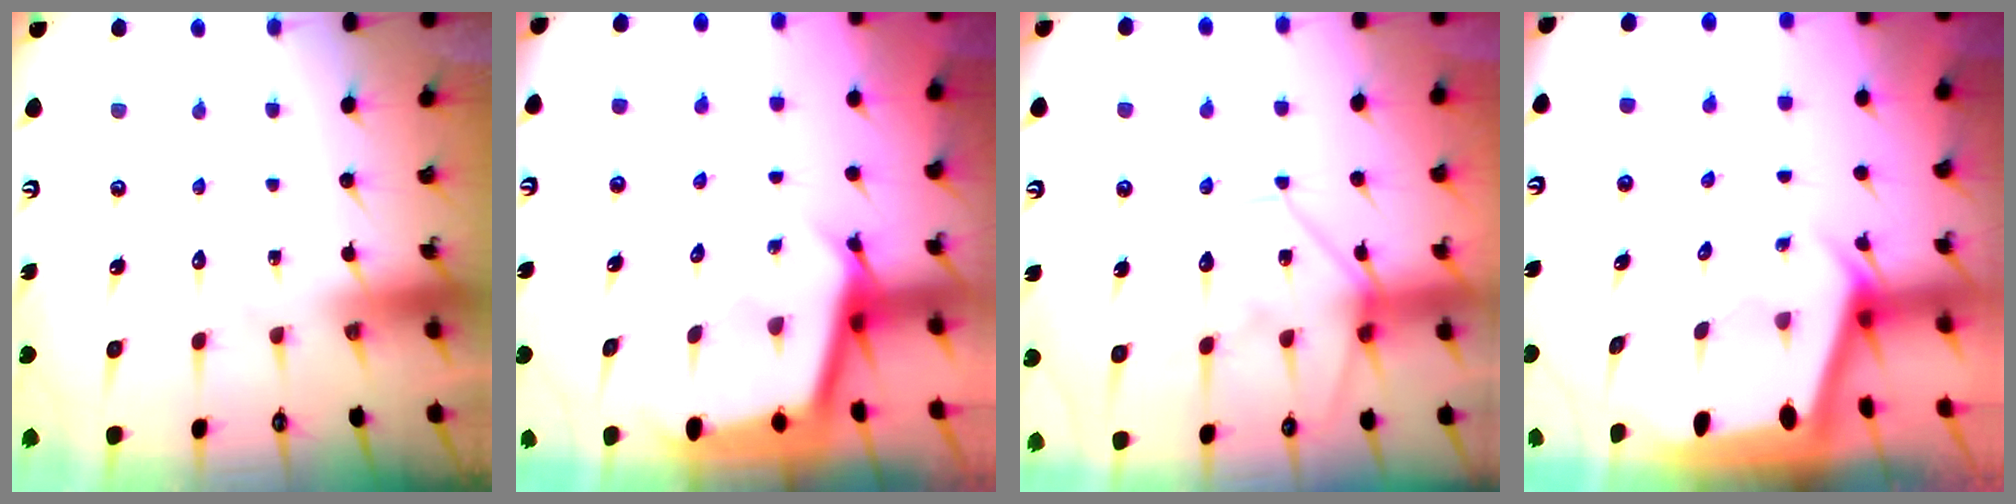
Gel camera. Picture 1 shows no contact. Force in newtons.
{"total": 2.8, "press": 2.8, "slide": 0.0}
{"total": 14.0, "press": 14.0, "slide": 1.5}
{"total": 2.5, "press": 2.5, "slide": 0.2}